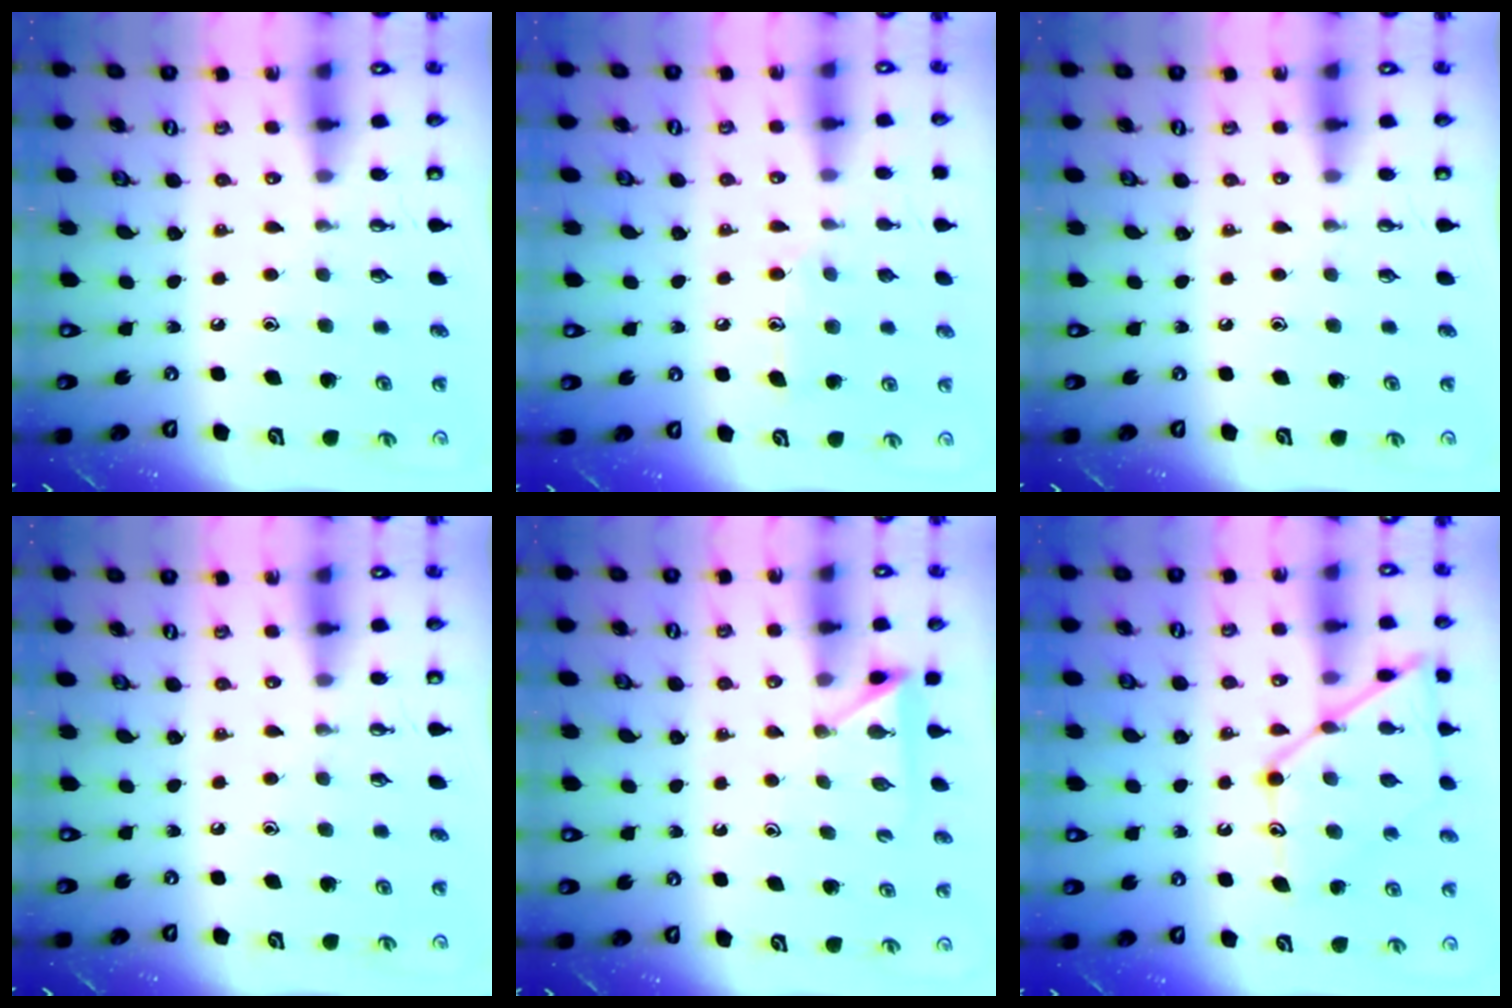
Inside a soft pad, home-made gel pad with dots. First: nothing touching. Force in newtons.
{"total": 8.7, "press": 8.7, "slide": 0.6}
{"total": 0.0}
{"total": 0.0}
{"total": 3.0, "press": 3.0, "slide": 0.4}
{"total": 14.9, "press": 14.8, "slide": 1.2}